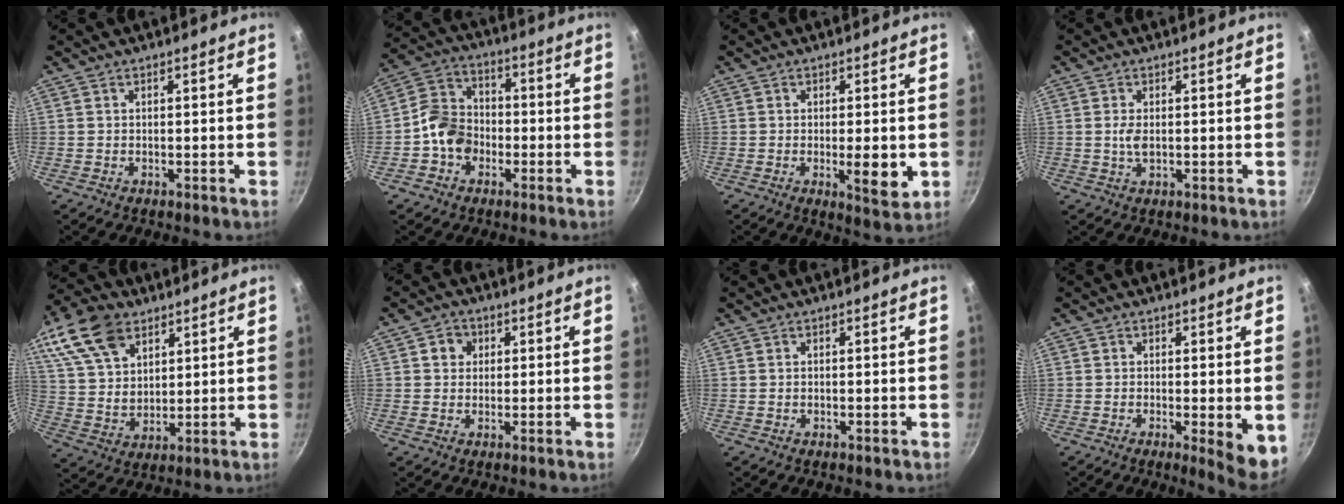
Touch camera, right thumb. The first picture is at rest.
{"total": 8.9, "force": [-2.7, 7.2, 4.5], "torque": [-0.056, 0.032, -0.067]}
{"total": 6.3, "force": [-0.9, 2.0, 5.9], "torque": [-0.085, -0.012, -0.010]}
{"total": 2.4, "force": [0.1, 1.3, 2.1], "torque": [-0.041, -0.002, 0.002]}
{"total": 17.7, "force": [9.5, 11.3, 9.7], "torque": [-0.186, -0.008, 0.186]}
{"total": 3.8, "force": [1.0, 3.4, 1.2], "torque": [0.006, 0.003, 0.010]}
{"total": 0.0}
{"total": 5.7, "force": [-0.8, 1.4, 5.5], "torque": [-0.067, -0.011, -0.009]}